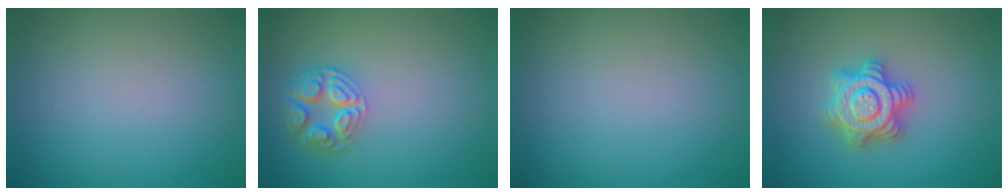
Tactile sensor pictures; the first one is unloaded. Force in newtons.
{"total": 4.3, "press": 3.4, "slide": 2.7}
{"total": 0.0}
{"total": 4.6, "press": 4.6, "slide": 0.7}